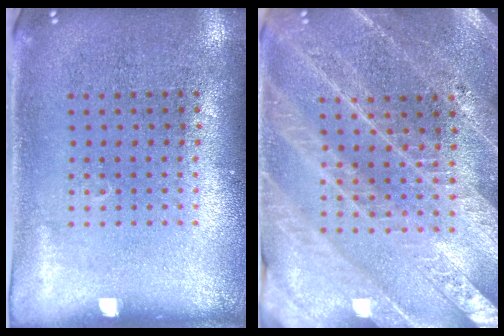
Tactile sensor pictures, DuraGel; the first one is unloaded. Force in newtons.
{"total": 3.8, "press": 3.5, "slide": 1.4}